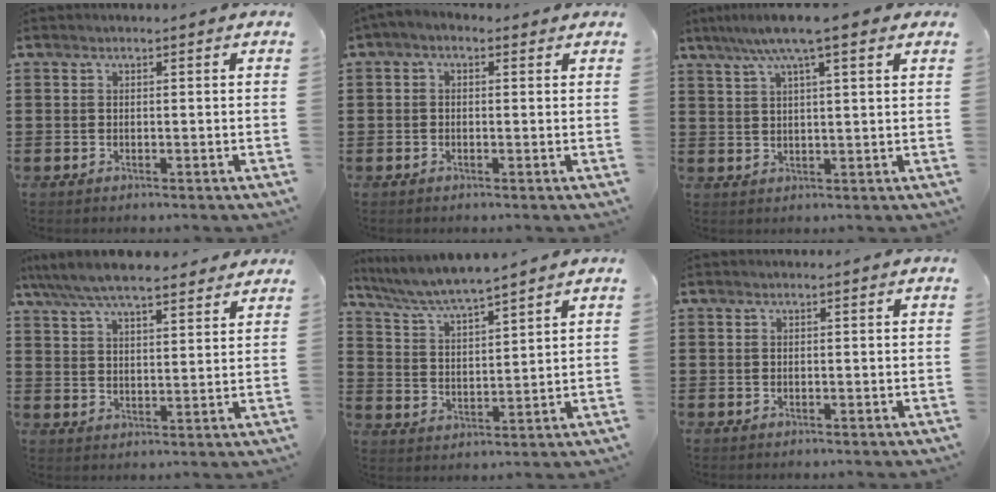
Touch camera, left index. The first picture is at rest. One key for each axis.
{"total": 1.4, "fx": -0.6, "fy": 0.7, "fz": 1.0, "tx": -0.026, "ty": 0.000, "tz": -0.014}
{"total": 7.5, "fx": 5.2, "fy": 0.7, "fz": 5.3, "tx": -0.115, "ty": 0.002, "tz": 0.091}
{"total": 7.1, "fx": 6.4, "fy": 1.3, "fz": 2.8, "tx": -0.078, "ty": -0.019, "tz": 0.116}
{"total": 5.3, "fx": 5.0, "fy": -0.2, "fz": 1.7, "tx": -0.055, "ty": -0.026, "tz": 0.084}
{"total": 0.0}